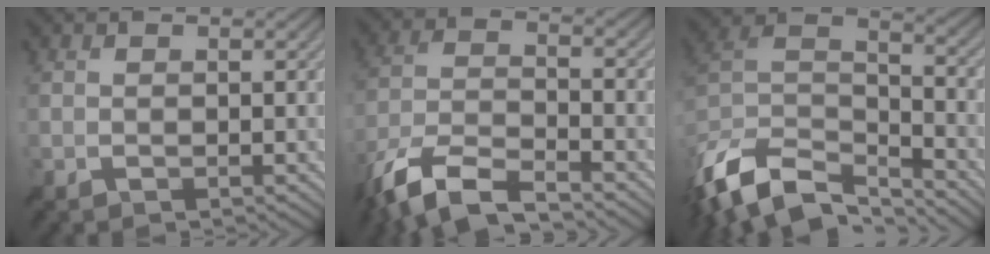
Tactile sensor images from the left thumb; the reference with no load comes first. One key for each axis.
{"total": 10.4, "fx": -7.9, "fy": 2.9, "fz": 6.2, "tx": -0.136, "ty": -0.014, "tz": -0.163}
{"total": 14.2, "fx": -10.3, "fy": 6.3, "fz": 7.5, "tx": -0.205, "ty": -0.016, "tz": -0.178}